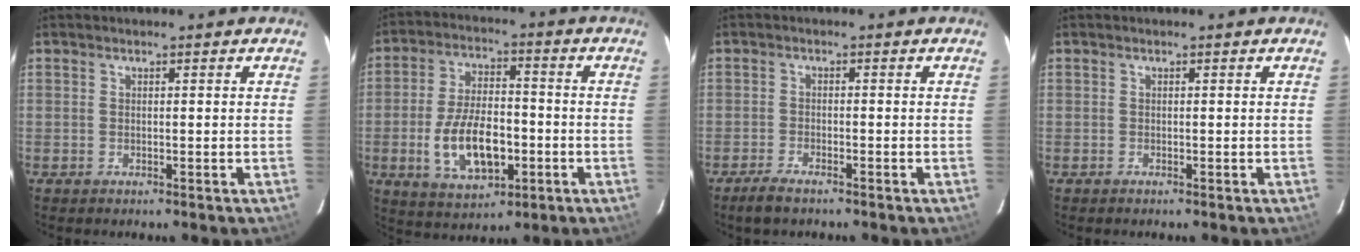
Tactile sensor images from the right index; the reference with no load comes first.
{"total": 13.4, "force": [-3.7, 6.7, 11.0], "torque": [-0.220, 0.001, -0.052]}
{"total": 3.7, "force": [-2.9, 0.9, 2.0], "torque": [-0.058, -0.006, -0.059]}
{"total": 0.0}